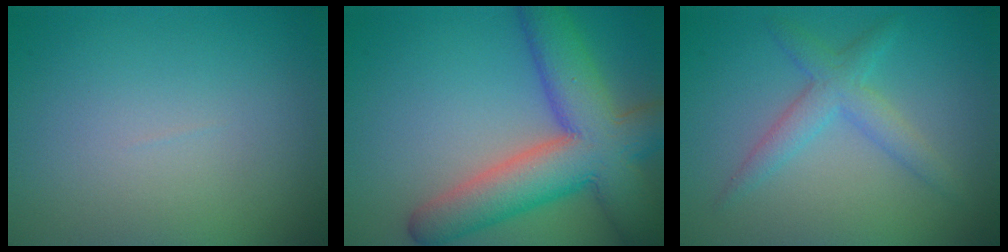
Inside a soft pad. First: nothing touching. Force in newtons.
{"total": 10.2, "press": 10.2, "slide": 0.6}
{"total": 3.0, "press": 3.0, "slide": 0.1}